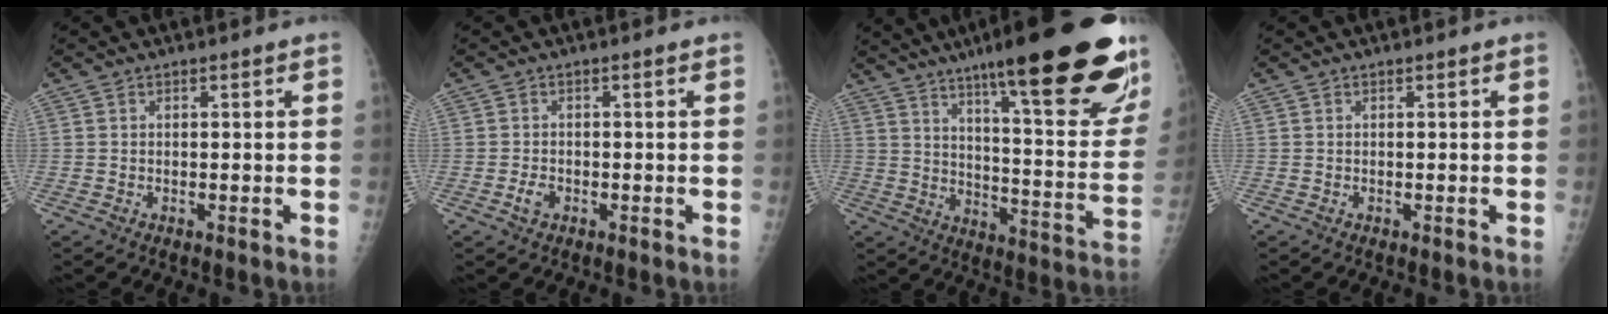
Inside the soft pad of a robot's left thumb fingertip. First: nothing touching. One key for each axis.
{"total": 1.8, "fx": -0.7, "fy": 1.1, "fz": 1.1, "tx": -0.021, "ty": 0.003, "tz": -0.013}
{"total": 30.5, "fx": 19.6, "fy": 5.6, "fz": 22.6, "tx": -0.264, "ty": -0.068, "tz": 0.279}
{"total": 0.0}